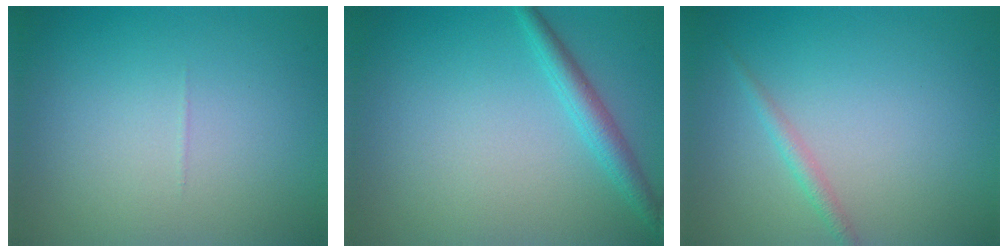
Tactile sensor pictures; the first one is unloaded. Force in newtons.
{"total": 2.3, "press": 2.3, "slide": 0.1}
{"total": 1.3, "press": 1.3, "slide": 0.0}